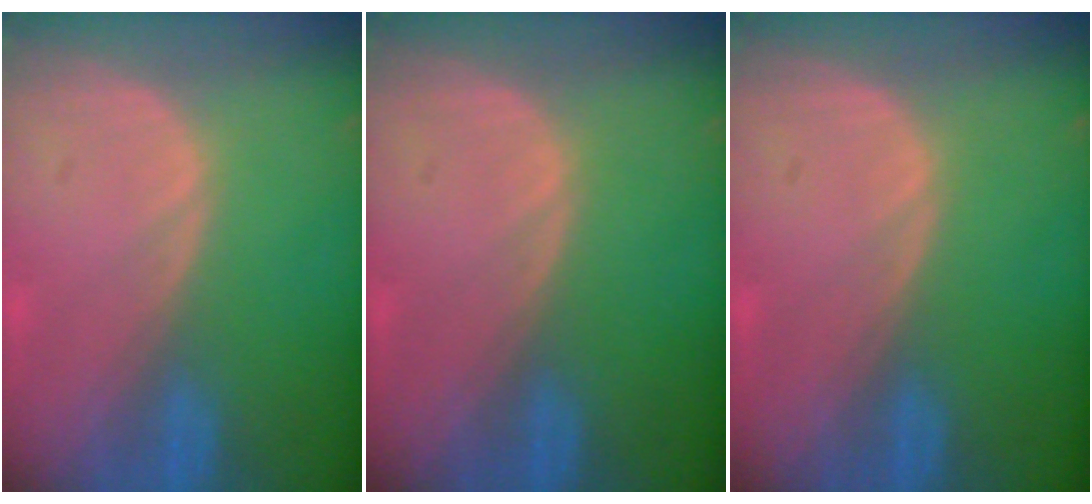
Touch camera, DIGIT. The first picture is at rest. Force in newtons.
{"total": 0.0}
{"total": 0.0}